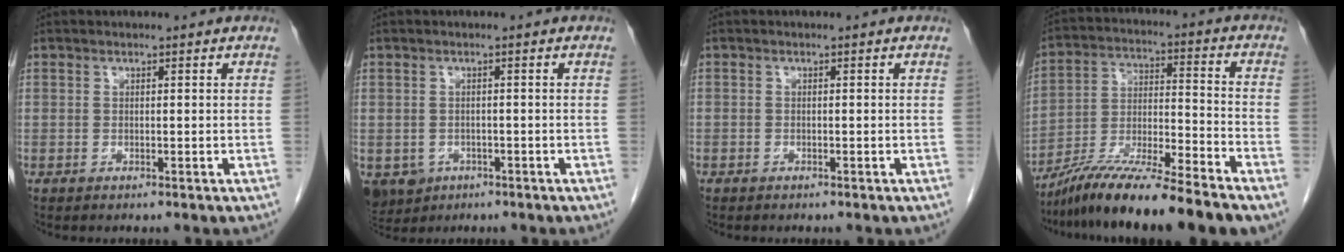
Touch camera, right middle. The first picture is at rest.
{"total": 7.1, "force": [-3.4, 5.8, 2.3], "torque": [-0.061, -0.001, -0.046]}
{"total": 0.5, "force": [-0.4, 0.3, 0.1], "torque": [-0.006, 0.003, -0.009]}
{"total": 14.1, "force": [-11.5, -0.4, 8.1], "torque": [-0.141, -0.012, -0.208]}